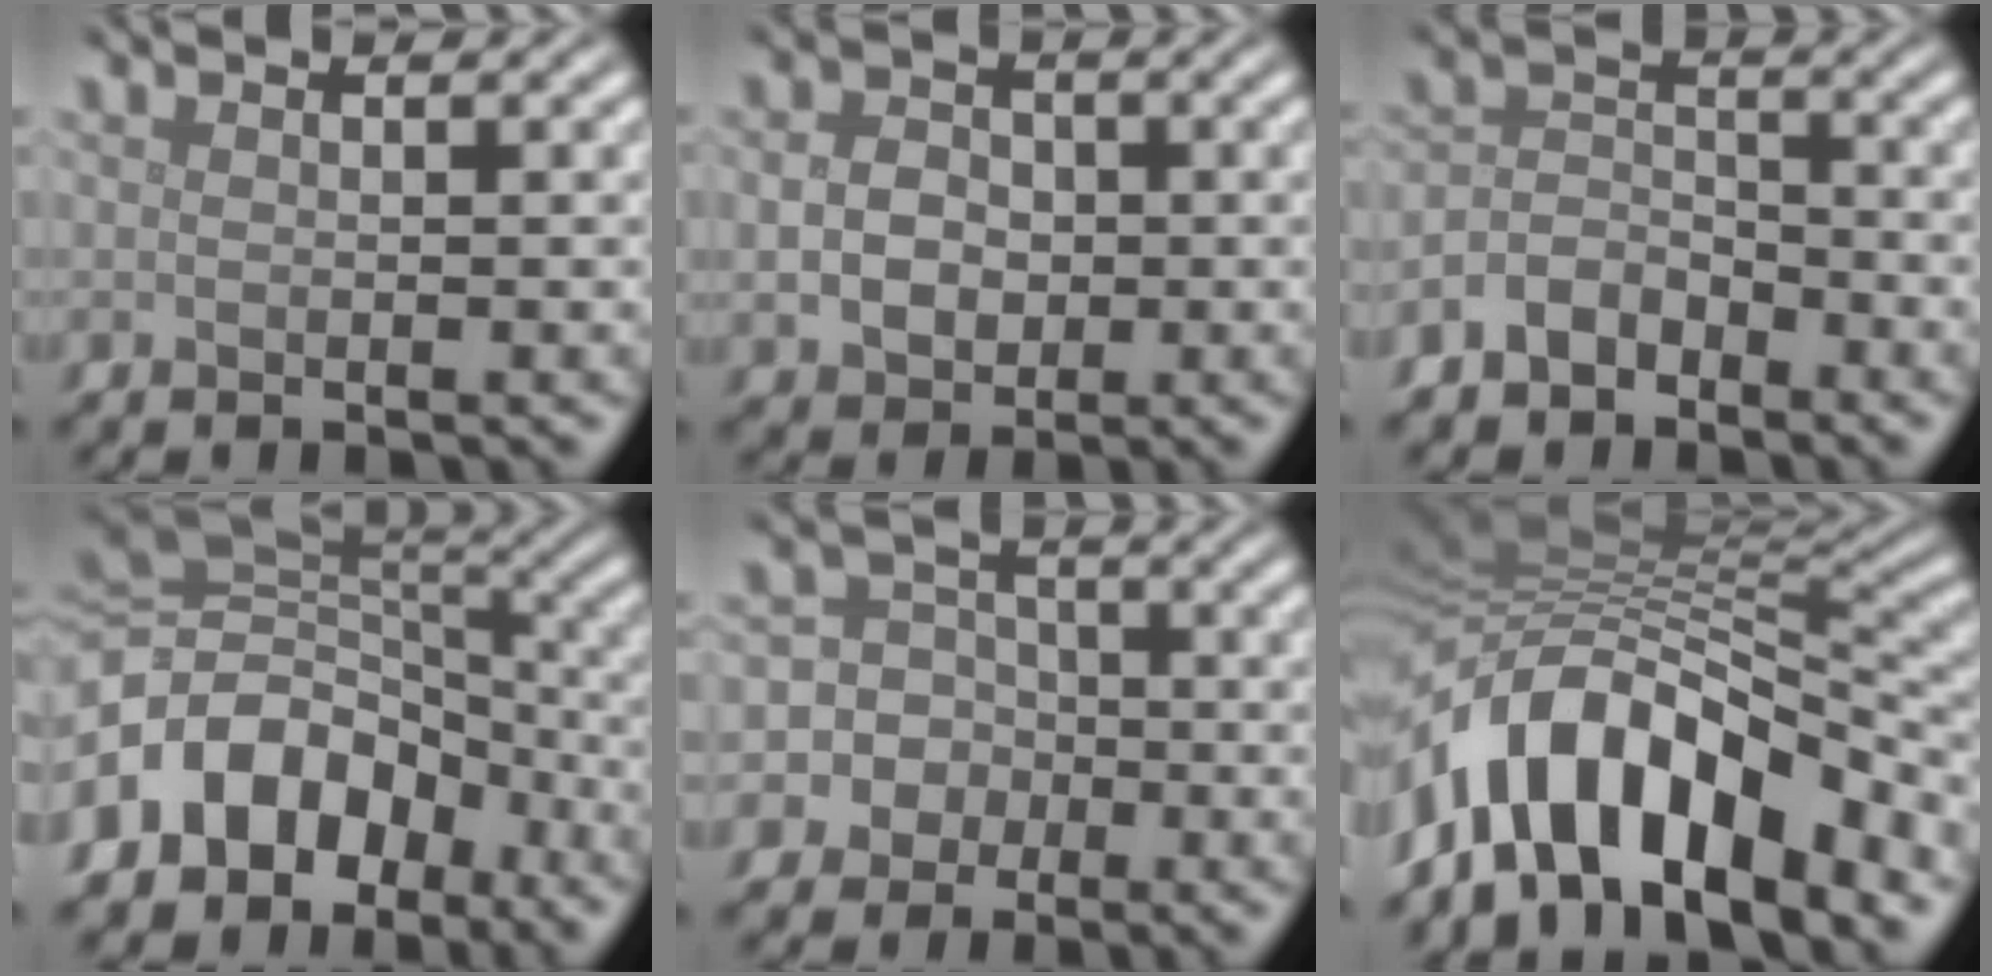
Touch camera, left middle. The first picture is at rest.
{"total": 3.6, "force": [-0.1, 3.0, 2.0], "torque": [-0.039, -0.002, -0.009]}
{"total": 3.5, "force": [-2.6, 2.2, 1.0], "torque": [-0.016, 0.006, -0.058]}
{"total": 11.9, "force": [-5.4, 9.0, 5.7], "torque": [-0.117, 0.009, -0.106]}
{"total": 9.6, "force": [-2.9, 9.0, 1.2], "torque": [-0.053, 0.005, -0.077]}
{"total": 12.7, "force": [-5.5, 6.6, 9.3], "torque": [-0.152, 0.018, -0.104]}